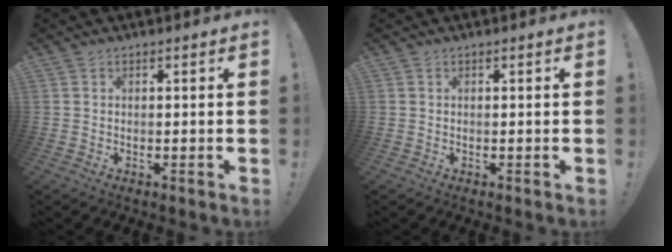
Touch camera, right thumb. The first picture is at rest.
{"total": 0.0}